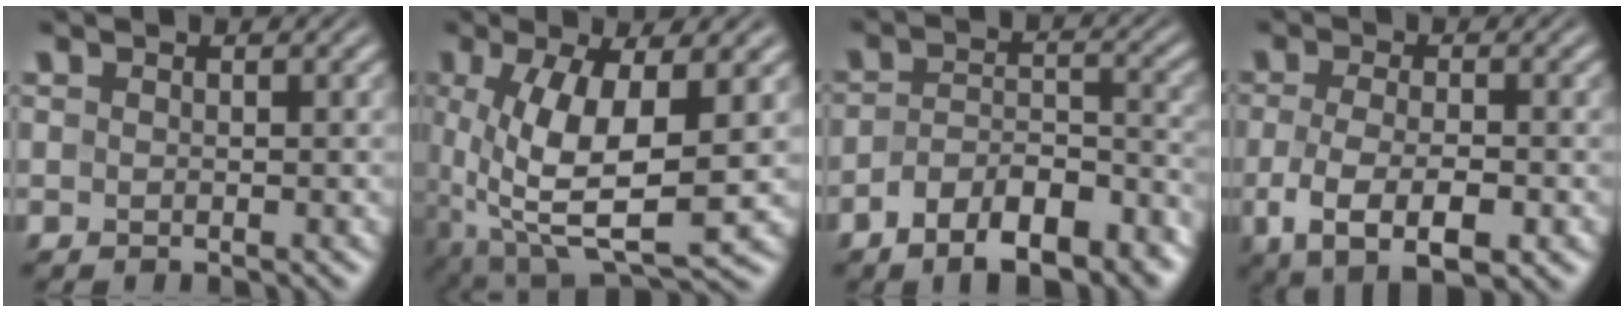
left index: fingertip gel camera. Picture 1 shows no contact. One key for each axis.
{"total": 8.6, "fx": 0.2, "fy": 3.0, "fz": 8.1, "tx": -0.169, "ty": -0.008, "tz": 0.005}
{"total": 8.1, "fx": -5.3, "fy": 3.4, "fz": 5.1, "tx": -0.079, "ty": -0.002, "tz": -0.092}
{"total": 5.8, "fx": -2.1, "fy": 2.3, "fz": 4.9, "tx": -0.096, "ty": -0.011, "tz": -0.036}